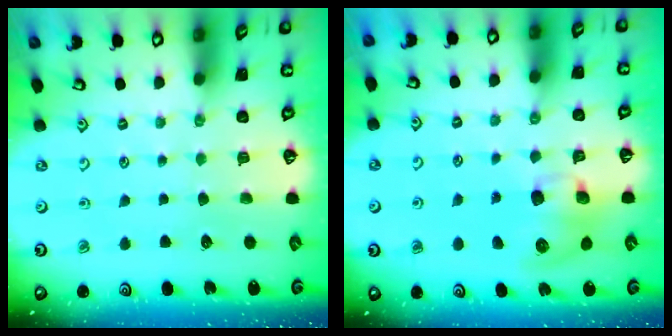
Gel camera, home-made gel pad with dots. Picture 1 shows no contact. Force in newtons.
{"total": 9.6, "press": 9.5, "slide": 1.4}